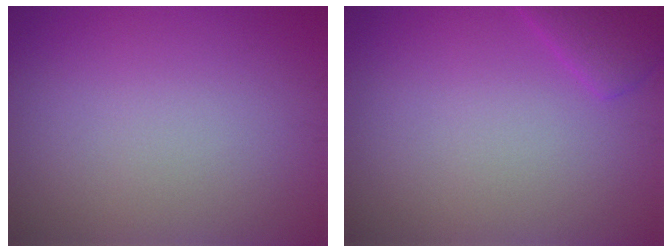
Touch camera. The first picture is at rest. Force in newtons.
{"total": 2.0, "press": 2.0, "slide": 0.1}